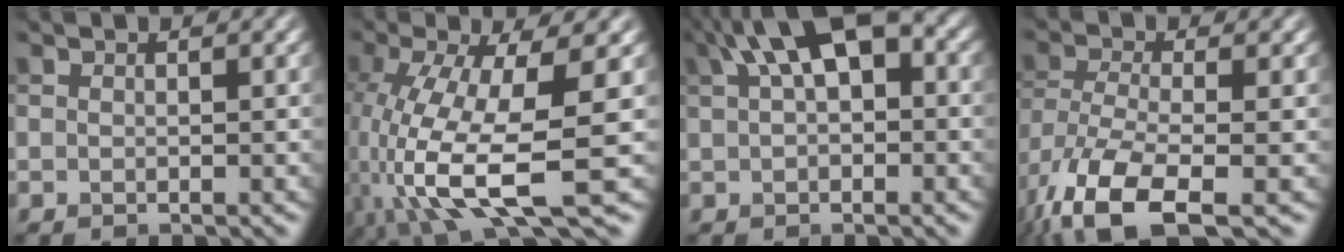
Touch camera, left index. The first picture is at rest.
{"total": 12.6, "force": [-3.5, 3.8, 11.5], "torque": [-0.236, -0.017, -0.054]}
{"total": 8.7, "force": [3.0, 4.5, 6.9], "torque": [-0.109, 0.028, 0.043]}
{"total": 10.2, "force": [-6.2, 3.8, 7.3], "torque": [-0.162, -0.025, -0.115]}